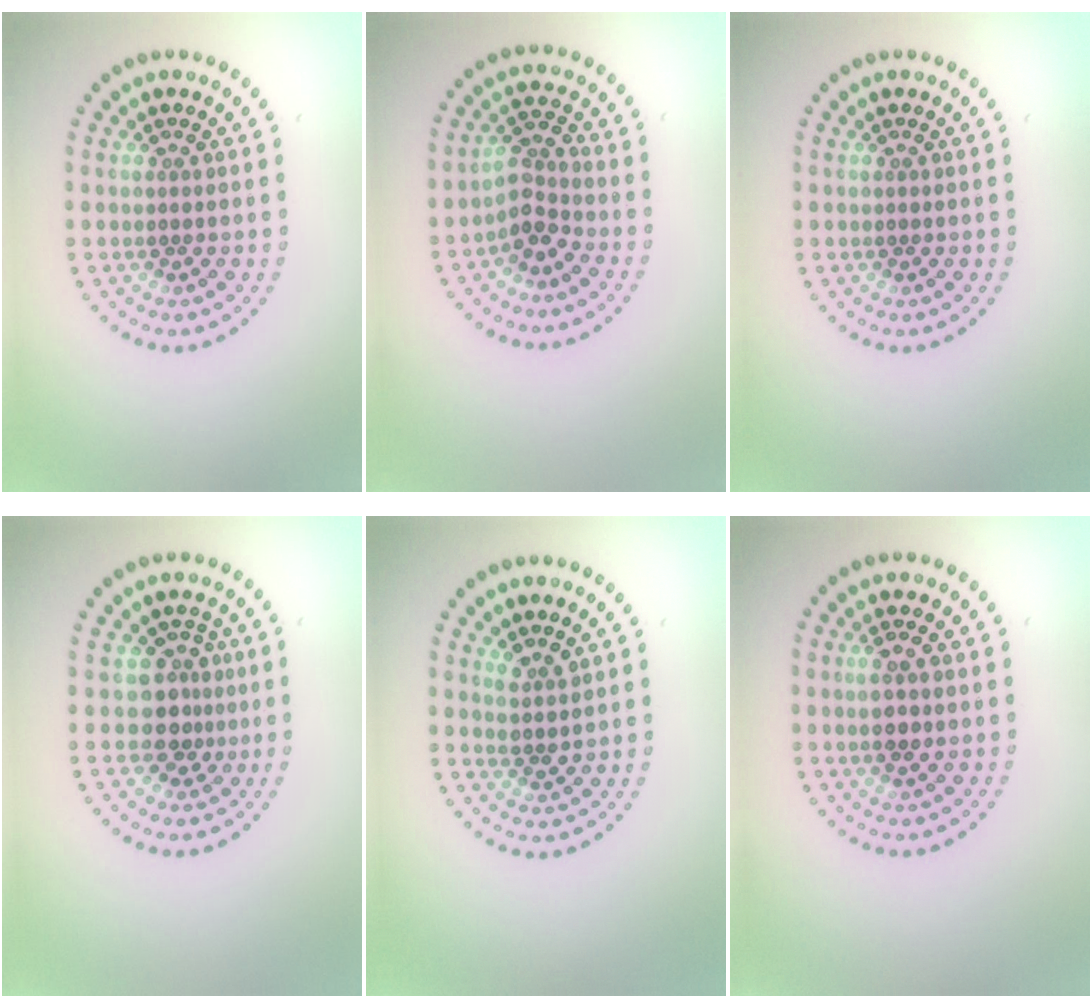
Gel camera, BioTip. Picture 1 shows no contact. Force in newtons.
{"total": 2.7, "press": 2.1, "slide": 1.8}
{"total": 0.0}
{"total": 2.6, "press": 1.9, "slide": 1.8}
{"total": 1.7, "press": 1.3, "slide": 1.1}
{"total": 2.1, "press": 2.0, "slide": 0.6}